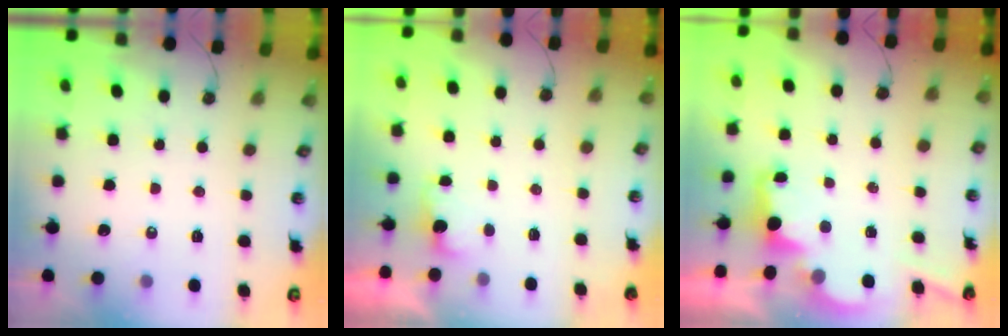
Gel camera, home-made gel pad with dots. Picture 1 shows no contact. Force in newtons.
{"total": 2.0, "press": 1.7, "slide": 0.9}
{"total": 2.5, "press": 2.4, "slide": 0.8}